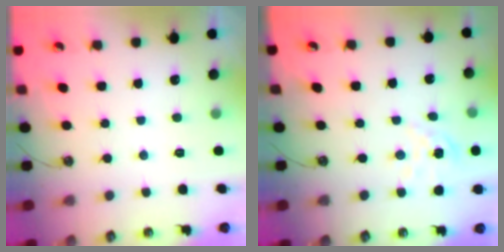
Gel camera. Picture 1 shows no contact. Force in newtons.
{"total": 3.7, "press": 3.7, "slide": 0.2}